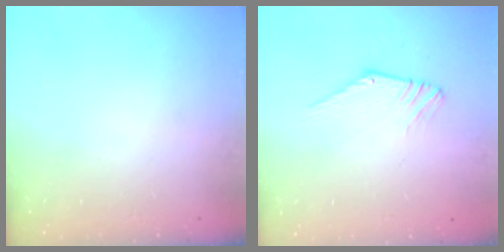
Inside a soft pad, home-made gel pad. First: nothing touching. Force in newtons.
{"total": 3.0, "press": 3.0, "slide": 0.2}